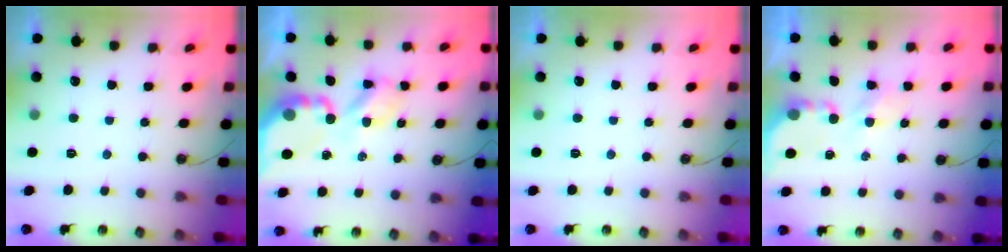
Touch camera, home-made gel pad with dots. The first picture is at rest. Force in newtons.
{"total": 6.9, "press": 6.8, "slide": 0.5}
{"total": 0.0}
{"total": 3.8, "press": 3.8, "slide": 0.4}